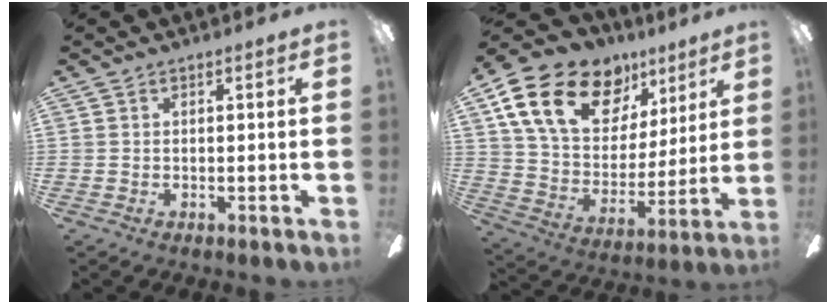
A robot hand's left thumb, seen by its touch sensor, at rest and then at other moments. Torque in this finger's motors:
{"motor_torque": [2.21, 2.24, 1.38, -1.39, 0.47]}